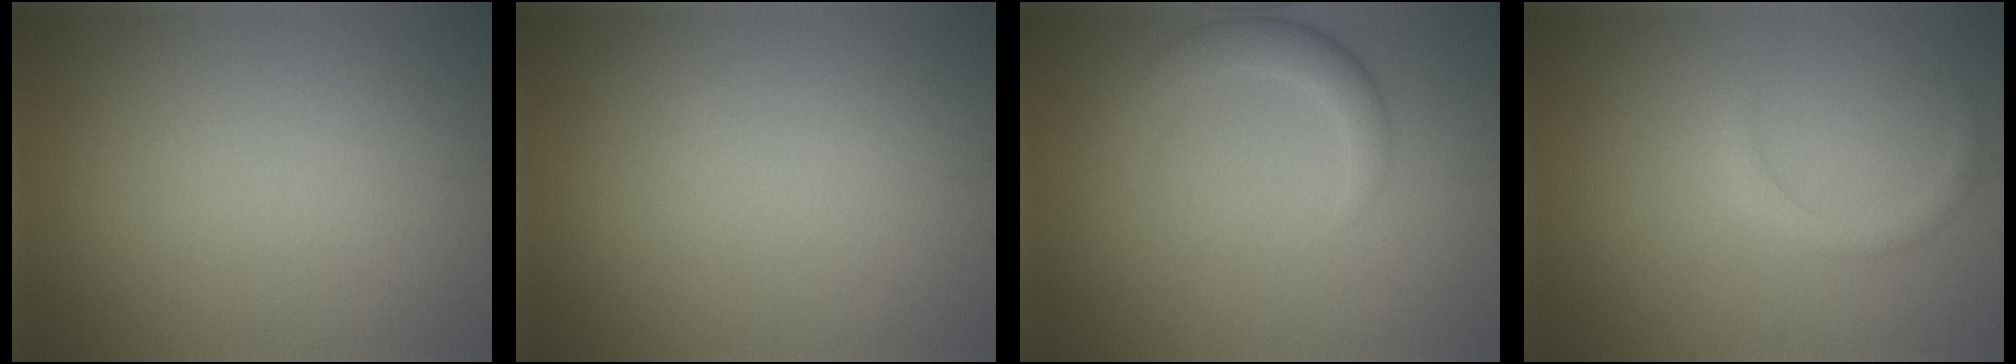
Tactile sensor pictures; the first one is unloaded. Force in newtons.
{"total": 0.0}
{"total": 2.7, "press": 2.7, "slide": 0.2}
{"total": 1.3, "press": 1.3, "slide": 0.1}